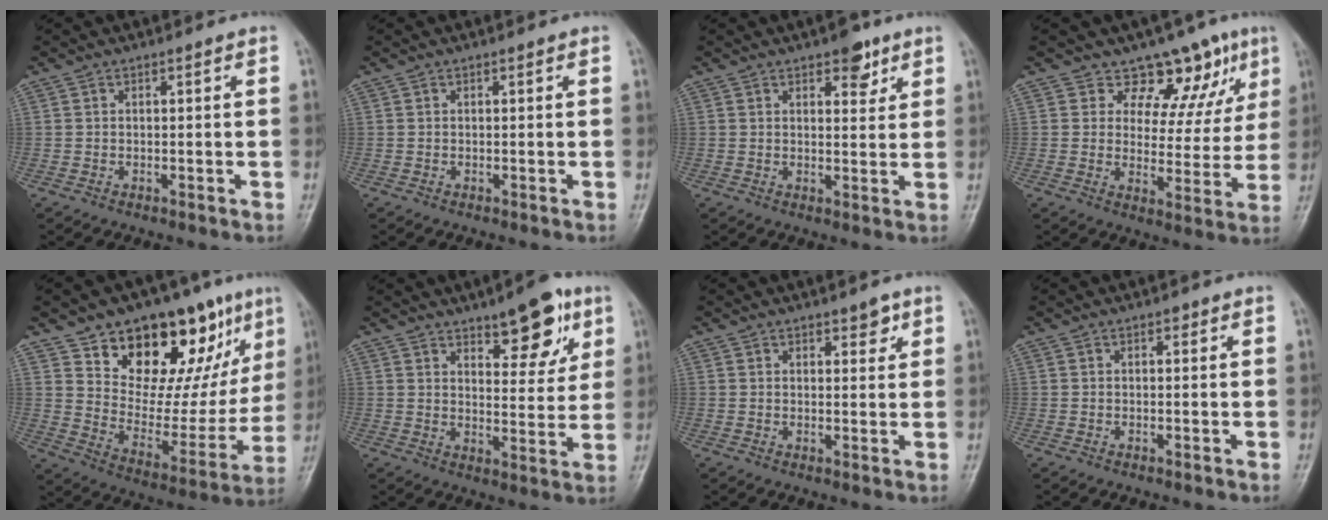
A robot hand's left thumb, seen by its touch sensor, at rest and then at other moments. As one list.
[{"total": 0.0}, {"total": 5.0, "force": [3.1, 2.5, 3.1], "torque": [-0.017, -0.015, 0.039]}, {"total": 10.8, "force": [7.6, 6.6, 3.9], "torque": [-0.001, -0.042, 0.092]}, {"total": 24.5, "force": [13.8, 12.2, 16.2], "torque": [-0.167, -0.044, 0.222]}, {"total": 11.3, "force": [6.6, 4.5, 8.0], "torque": [-0.079, -0.037, 0.096]}, {"total": 2.9, "force": [1.9, 1.5, 1.6], "torque": [-0.003, -0.010, 0.026]}, {"total": 0.9, "force": [0.4, 0.6, 0.5], "torque": [0.001, 0.000, 0.003]}]